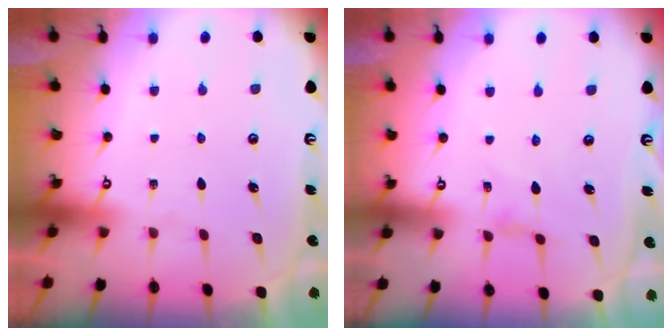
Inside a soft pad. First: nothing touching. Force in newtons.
{"total": 0.9, "press": 0.8, "slide": 0.4}